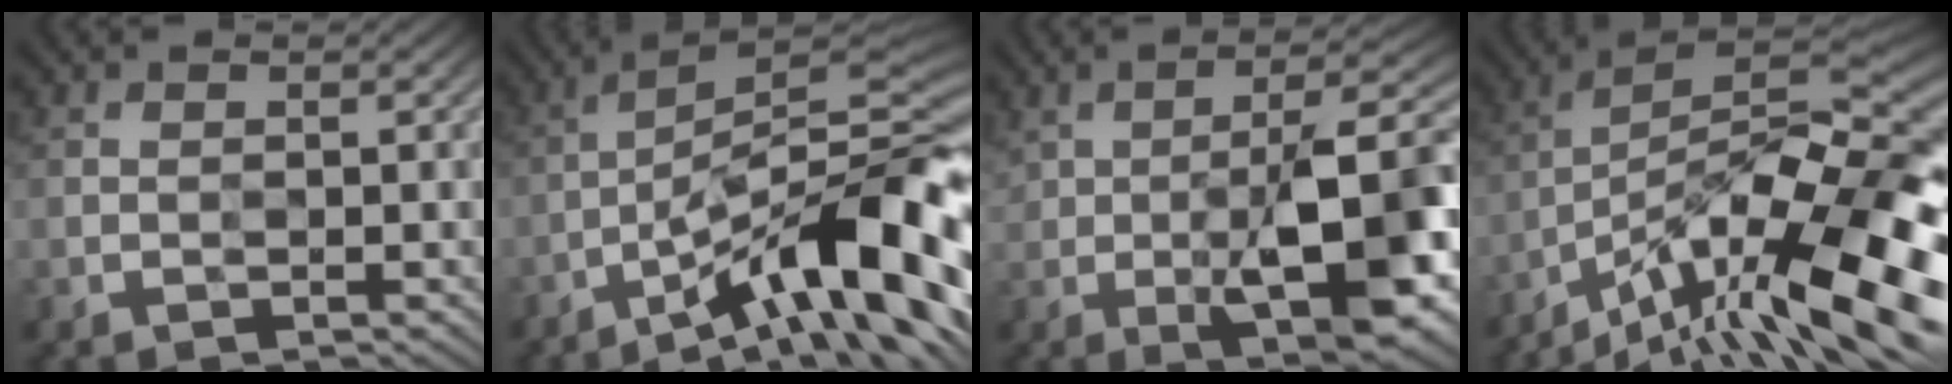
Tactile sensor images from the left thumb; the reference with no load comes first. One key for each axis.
{"total": 12.5, "fx": -7.1, "fy": 2.0, "fz": 10.1, "tx": -0.163, "ty": 0.015, "tz": -0.124}
{"total": 12.7, "fx": -2.2, "fy": 4.3, "fz": 11.8, "tx": -0.175, "ty": 0.016, "tz": -0.036}
{"total": 17.2, "fx": -10.4, "fy": 4.6, "fz": 12.9, "tx": -0.213, "ty": 0.006, "tz": -0.191}